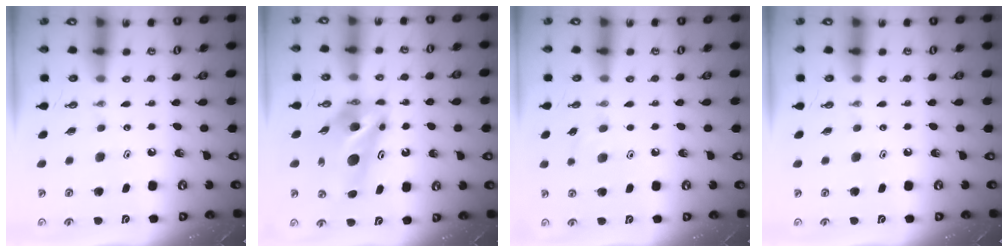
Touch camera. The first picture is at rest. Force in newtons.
{"total": 11.4, "press": 11.4, "slide": 1.0}
{"total": 6.8, "press": 5.2, "slide": 4.2}
{"total": 0.0}